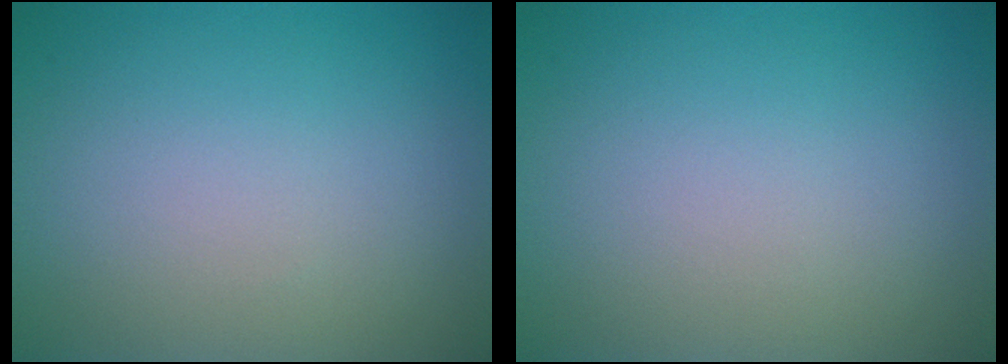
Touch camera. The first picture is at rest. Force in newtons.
{"total": 0.0}